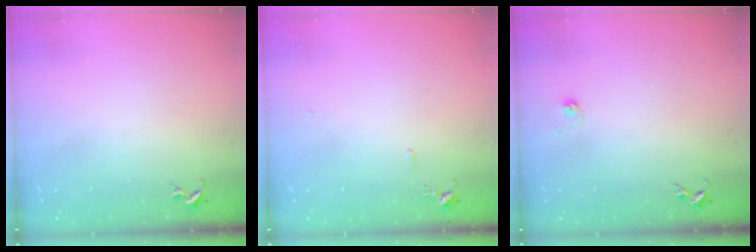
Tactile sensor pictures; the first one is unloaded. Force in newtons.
{"total": 4.4, "press": 4.4, "slide": 0.6}
{"total": 5.8, "press": 5.8, "slide": 0.5}